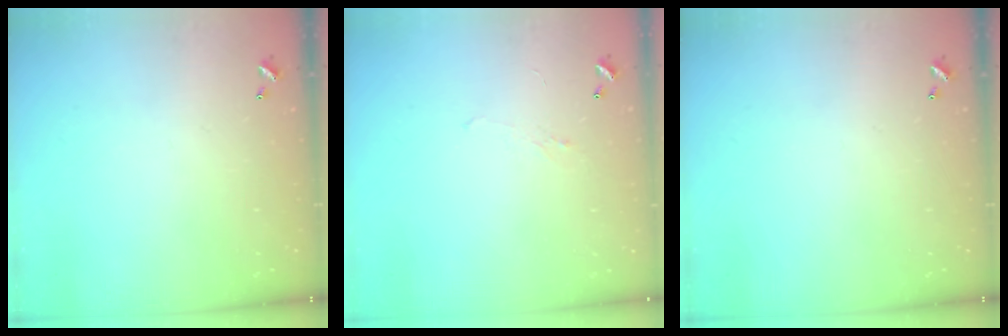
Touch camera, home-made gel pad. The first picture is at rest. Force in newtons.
{"total": 1.3, "press": 1.1, "slide": 0.7}
{"total": 0.0}